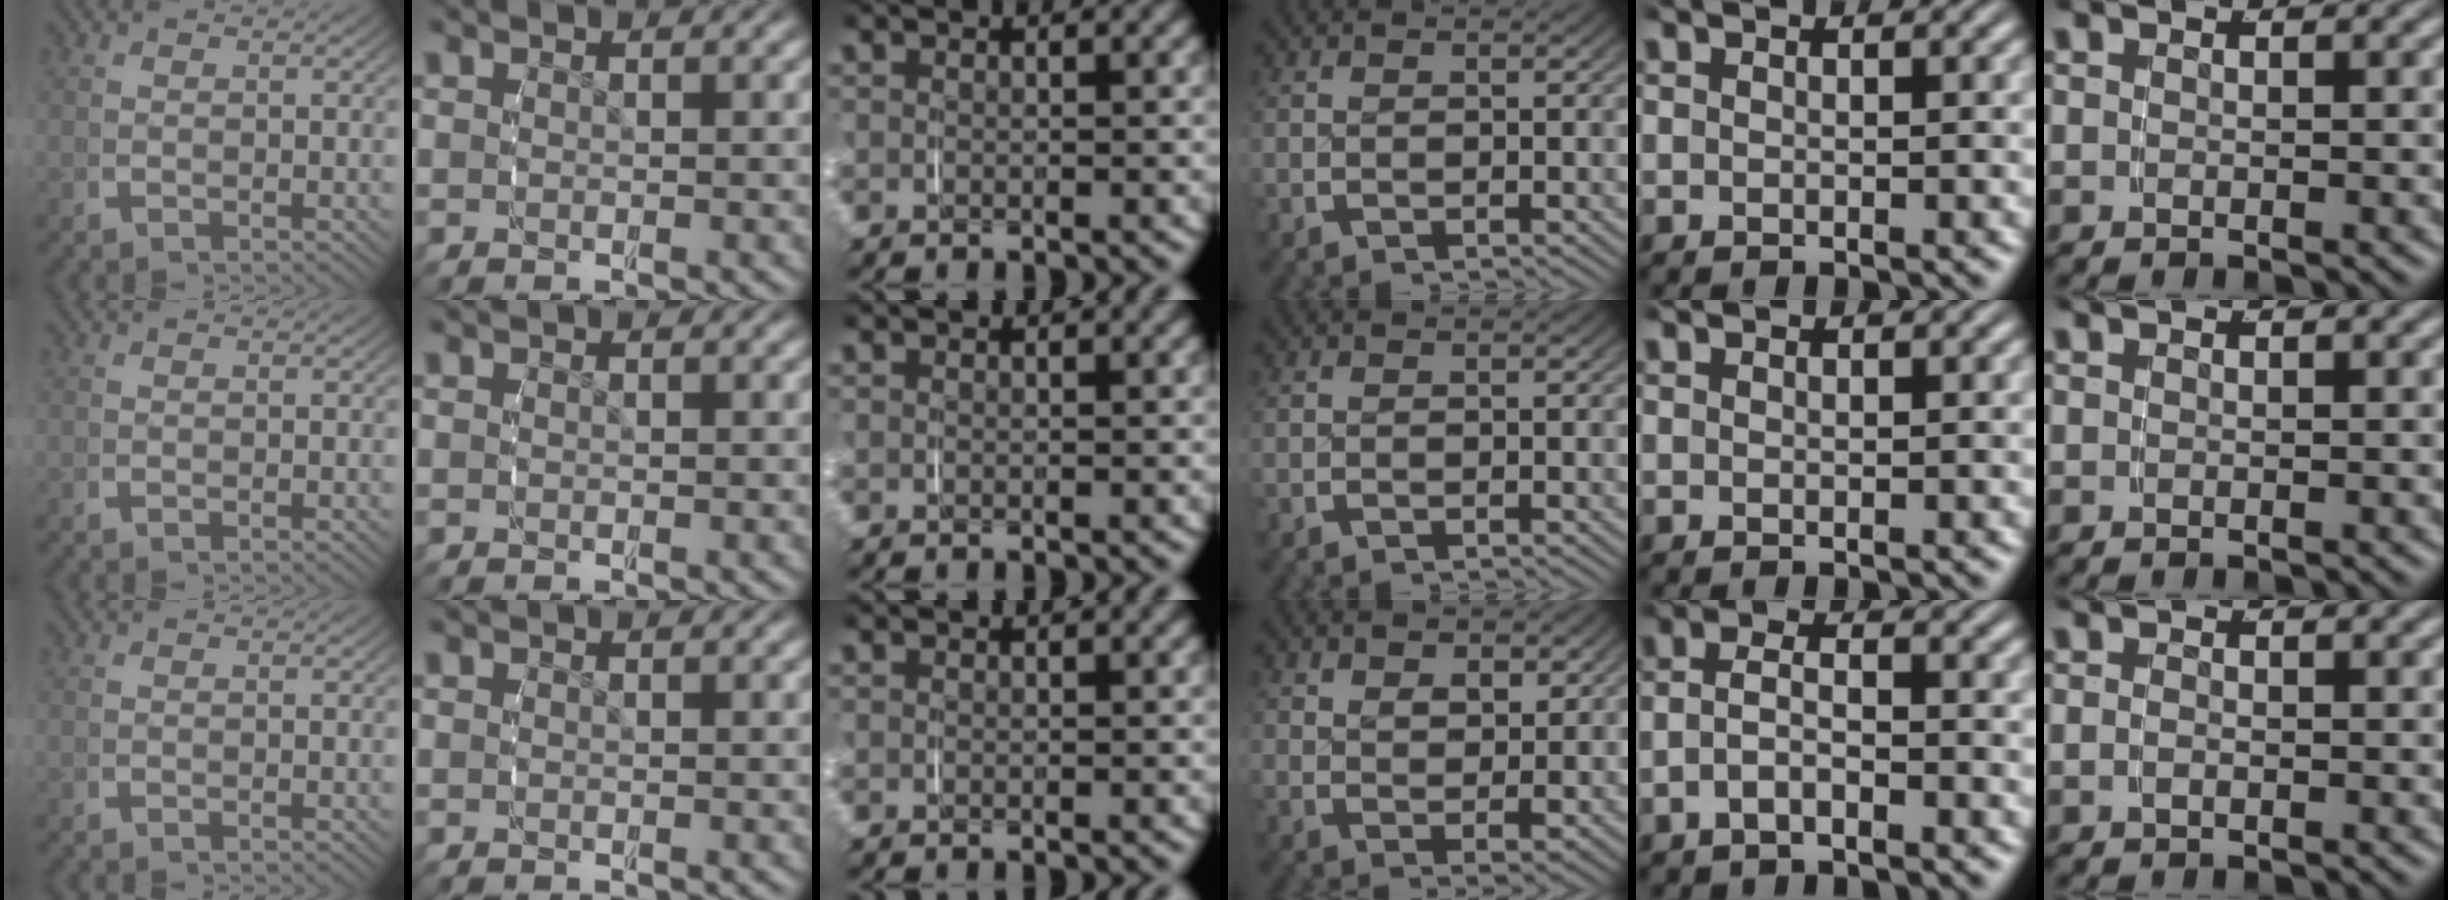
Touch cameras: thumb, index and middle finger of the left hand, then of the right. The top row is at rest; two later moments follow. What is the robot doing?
{"motion": "grasp_and_lifting", "object": "scarf"}